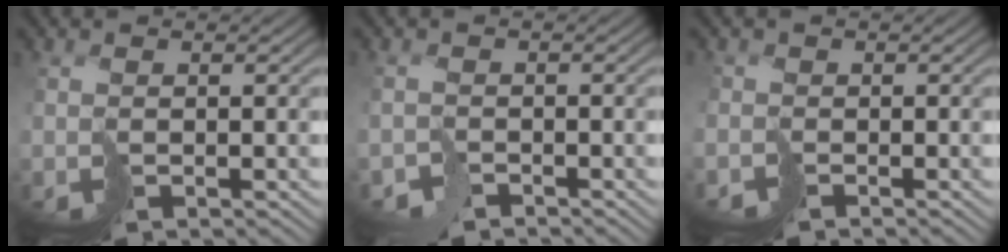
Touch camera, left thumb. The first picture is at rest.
{"total": 2.4, "force": [-2.2, 1.0, -0.3], "torque": [0.017, -0.008, -0.051]}
{"total": 2.0, "force": [-1.4, 1.2, -0.7], "torque": [0.022, -0.005, -0.042]}